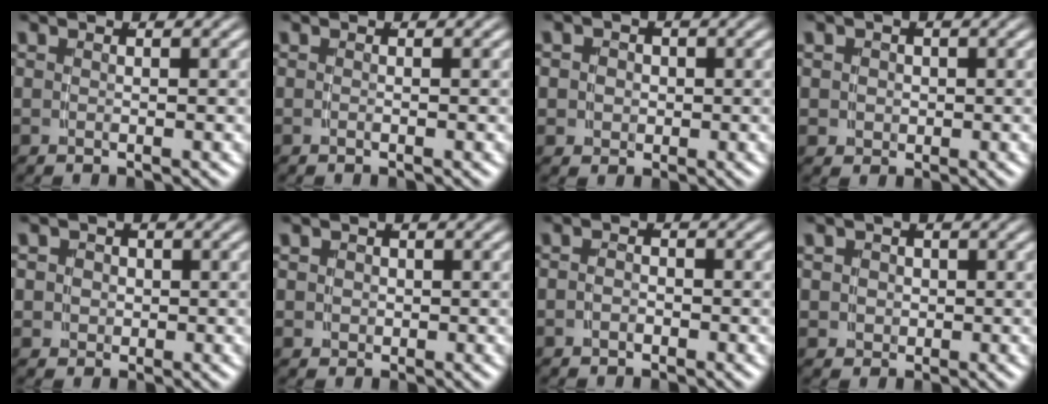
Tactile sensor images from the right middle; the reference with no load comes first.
{"total": 0.0}
{"total": 3.3, "force": [0.0, 3.1, 1.1], "torque": [-0.026, -0.012, 0.003]}
{"total": 3.2, "force": [0.1, 3.0, 1.1], "torque": [-0.028, -0.012, 0.007]}
{"total": 3.9, "force": [0.1, 3.7, 1.3], "torque": [-0.031, -0.012, 0.003]}
{"total": 2.5, "force": [0.2, 2.3, 0.8], "torque": [-0.022, -0.012, 0.009]}
{"total": 1.2, "force": [-0.8, 0.7, 0.5], "torque": [-0.010, -0.007, -0.013]}
{"total": 3.8, "force": [0.2, 3.5, 1.3], "torque": [-0.032, -0.012, 0.007]}